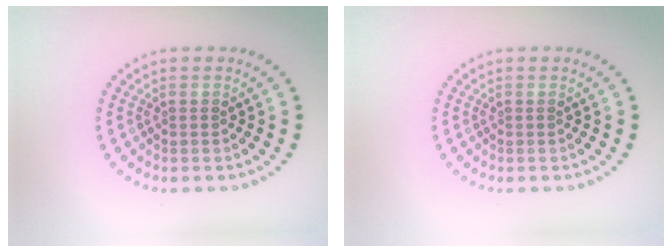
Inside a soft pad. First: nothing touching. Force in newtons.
{"total": 0.0}